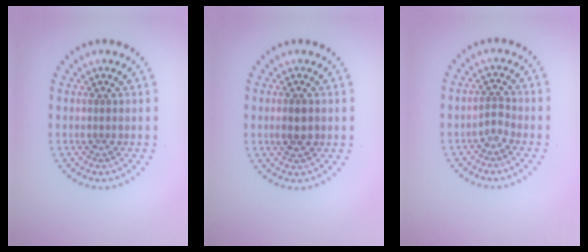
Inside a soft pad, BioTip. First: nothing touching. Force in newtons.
{"total": 1.8, "press": 1.8, "slide": 0.2}
{"total": 1.1, "press": 0.7, "slide": 0.7}